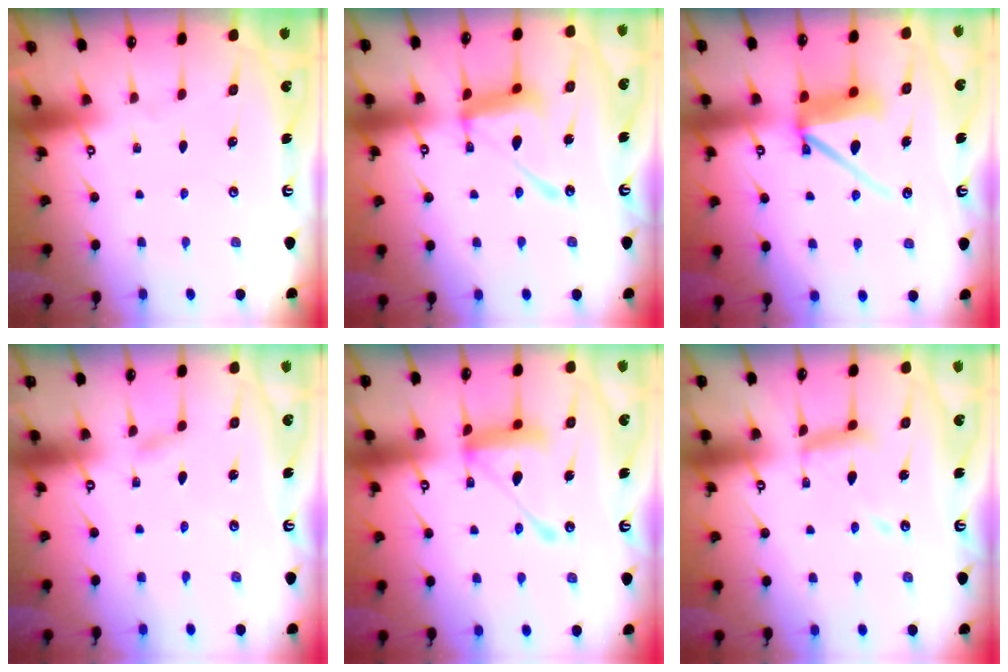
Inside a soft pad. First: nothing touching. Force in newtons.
{"total": 13.5, "press": 13.4, "slide": 1.1}
{"total": 10.6, "press": 10.5, "slide": 1.4}
{"total": 1.3, "press": 1.3, "slide": 0.1}
{"total": 15.1, "press": 15.1, "slide": 1.1}
{"total": 12.6, "press": 12.5, "slide": 1.2}